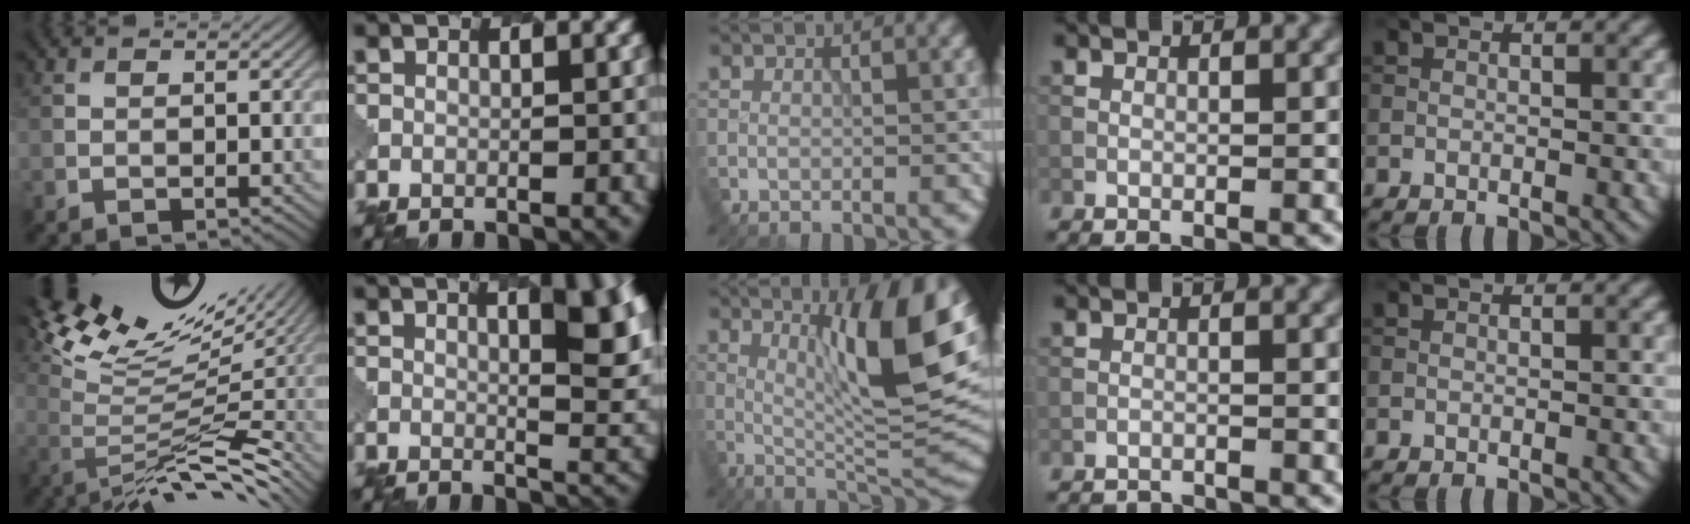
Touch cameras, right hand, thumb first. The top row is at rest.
{"thumb": {"total": 11.8, "force": [5.0, 2.8, 10.3], "torque": [-0.171, 0.012, 0.105]}, "index": {"total": 9.6, "force": [3.3, 3.7, 8.2], "torque": [-0.068, 0.013, 0.039]}, "middle": {"total": 11.3, "force": [3.4, 2.1, 10.6], "torque": [-0.155, -0.006, 0.060]}, "ring": {"total": 4.7, "force": [-4.6, 0.6, 0.7], "torque": [-0.012, -0.009, -0.068]}}